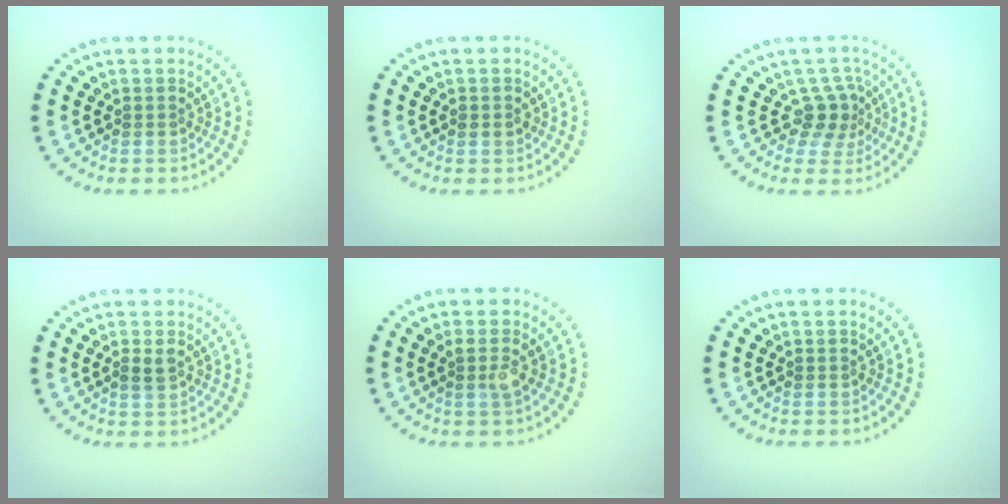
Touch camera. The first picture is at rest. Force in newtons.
{"total": 1.1, "press": 1.1, "slide": 0.0}
{"total": 2.7, "press": 1.9, "slide": 1.9}
{"total": 1.3, "press": 1.2, "slide": 0.3}
{"total": 1.6, "press": 1.3, "slide": 0.9}
{"total": 0.0}